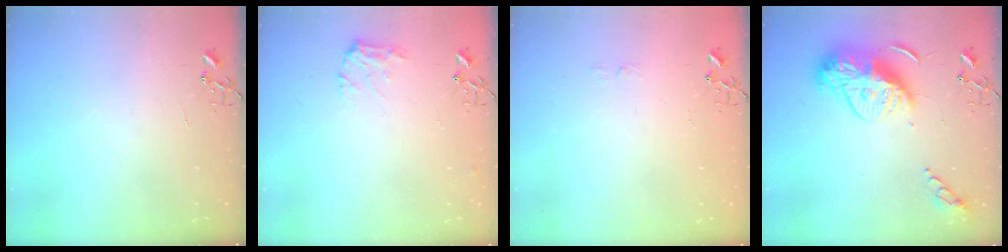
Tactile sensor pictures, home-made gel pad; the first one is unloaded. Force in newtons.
{"total": 7.9, "press": 7.9, "slide": 0.1}
{"total": 3.6, "press": 3.6, "slide": 0.4}
{"total": 16.7, "press": 16.7, "slide": 0.8}